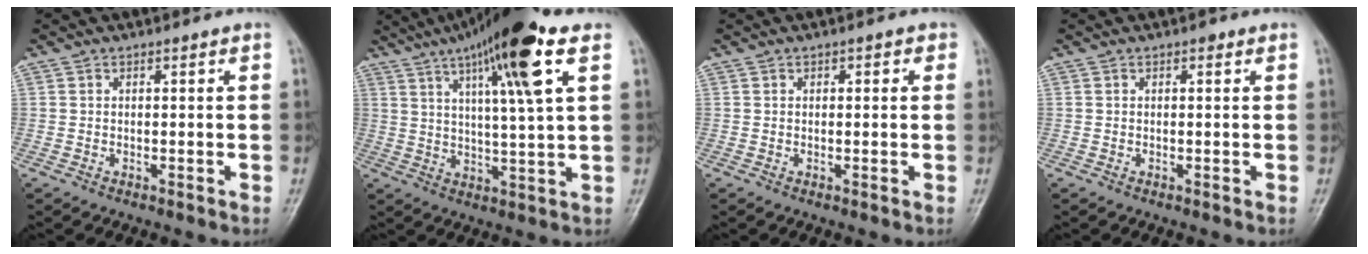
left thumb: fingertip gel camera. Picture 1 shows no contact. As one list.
[{"total": 17.0, "force": [8.3, 2.1, 14.7], "torque": [-0.238, -0.011, 0.130]}, {"total": 1.9, "force": [0.6, 1.2, 1.3], "torque": [-0.005, 0.002, 0.003]}, {"total": 0.7, "force": [0.3, 0.4, 0.4], "torque": [-0.001, 0.001, -0.001]}]